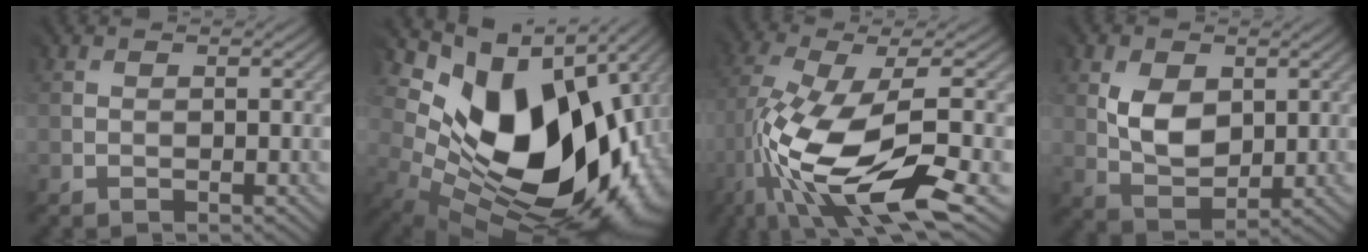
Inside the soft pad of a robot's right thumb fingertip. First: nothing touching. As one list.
[{"total": 16.5, "force": [2.0, 11.0, 12.2], "torque": [-0.188, -0.028, 0.066]}, {"total": 13.6, "force": [-4.3, 4.9, 12.0], "torque": [-0.254, -0.010, -0.069]}, {"total": 5.3, "force": [2.0, 3.8, 3.1], "torque": [-0.063, 0.001, 0.040]}]